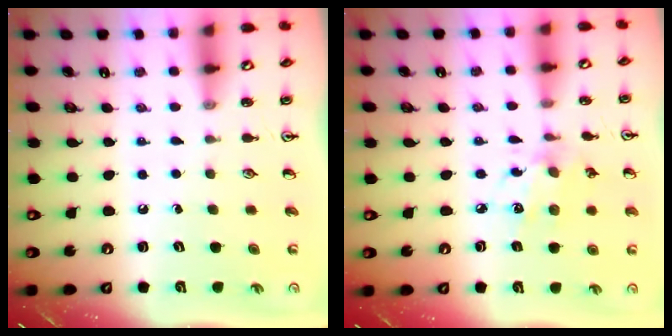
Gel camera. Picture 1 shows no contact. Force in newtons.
{"total": 6.3, "press": 6.3, "slide": 0.7}